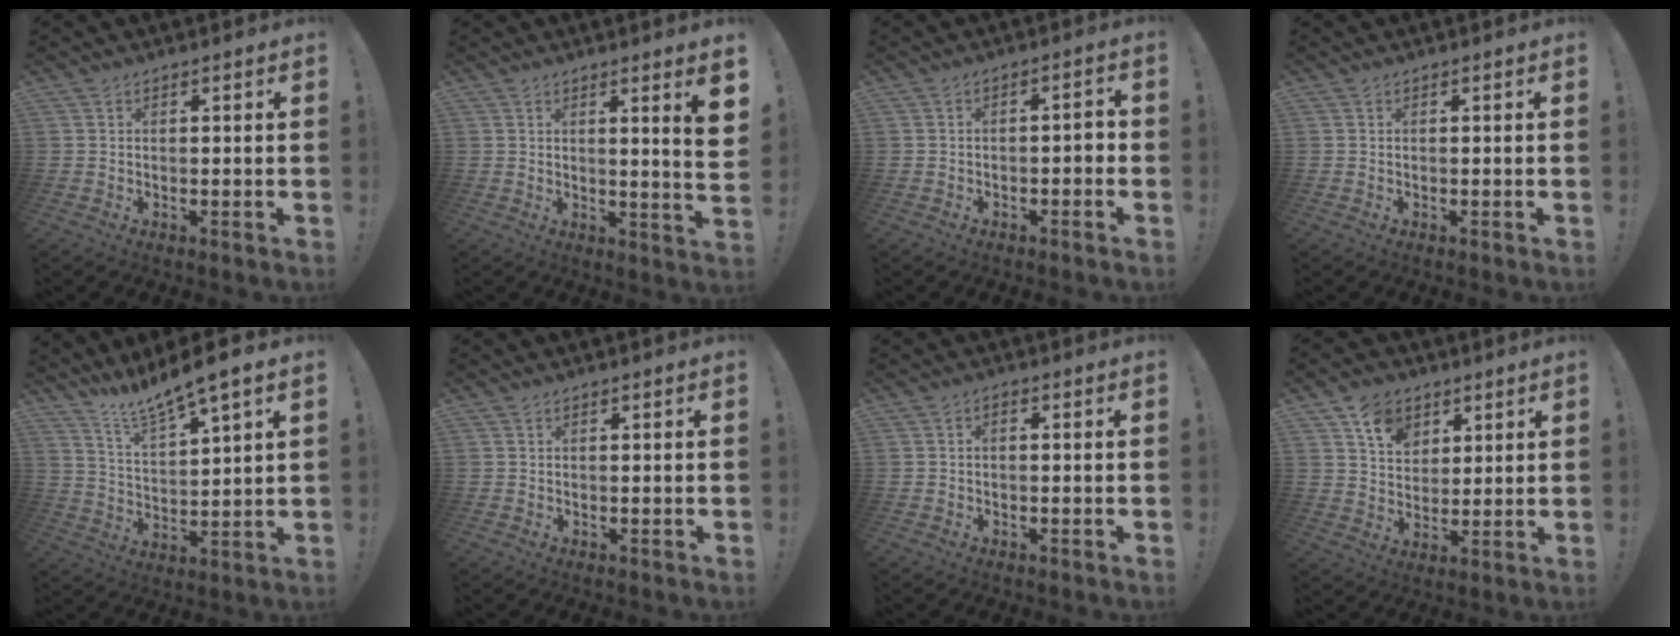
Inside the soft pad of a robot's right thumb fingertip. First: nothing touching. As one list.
[{"total": 6.8, "force": [2.8, -0.6, 6.2], "torque": [-0.082, -0.031, 0.040]}, {"total": 2.3, "force": [-1.4, 0.9, 1.6], "torque": [-0.018, 0.004, -0.029]}, {"total": 0.0}, {"total": 9.7, "force": [8.7, 0.1, 4.3], "torque": [-0.086, -0.066, 0.148]}, {"total": 0.0}, {"total": 0.9, "force": [-0.5, 0.4, 0.7], "torque": [-0.015, 0.006, -0.010]}, {"total": 9.5, "force": [5.6, 7.0, 3.3], "torque": [-0.052, -0.026, 0.107]}]